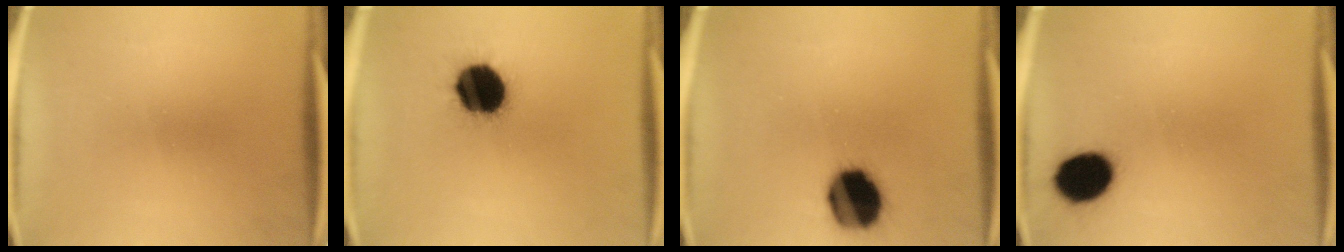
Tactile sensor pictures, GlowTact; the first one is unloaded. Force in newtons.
{"total": 16.7}
{"total": 15.6}
{"total": 10.6}